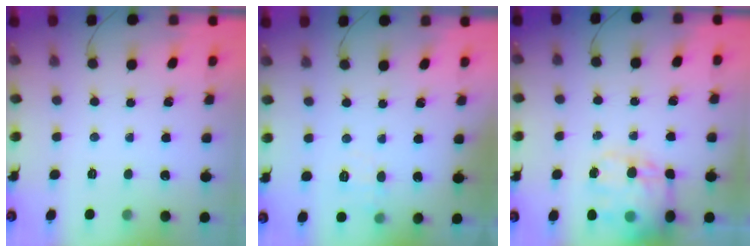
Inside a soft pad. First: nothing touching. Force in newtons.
{"total": 5.1, "press": 4.8, "slide": 1.7}
{"total": 17.5, "press": 16.9, "slide": 4.3}